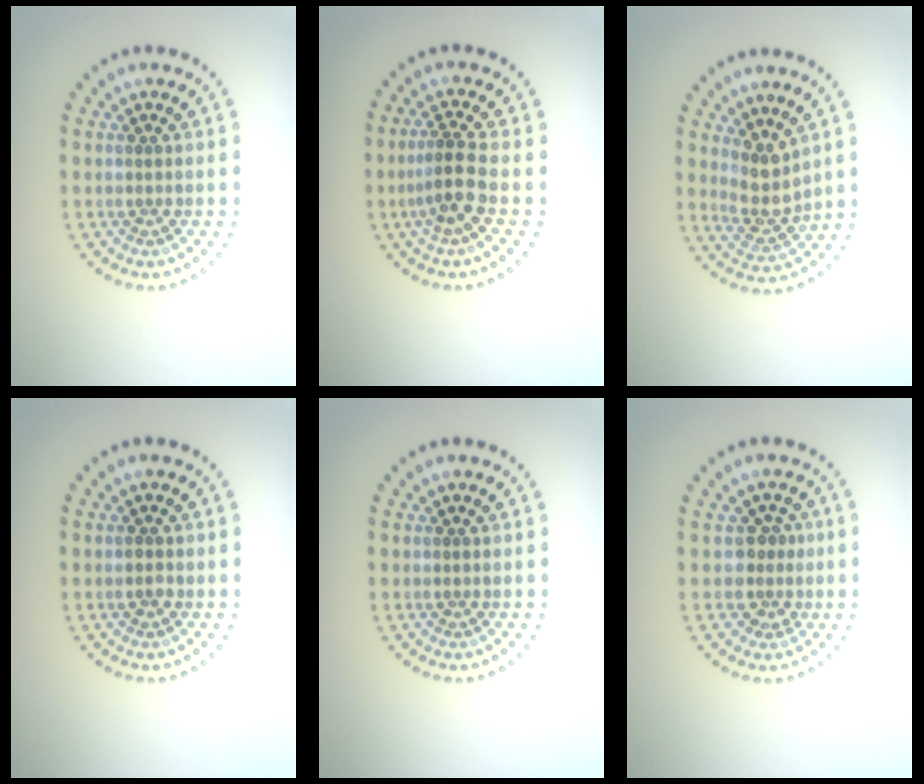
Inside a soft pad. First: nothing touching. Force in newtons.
{"total": 2.9, "press": 2.3, "slide": 1.8}
{"total": 3.0, "press": 2.3, "slide": 1.8}
{"total": 0.8, "press": 0.8, "slide": 0.1}
{"total": 0.0}
{"total": 2.2, "press": 1.7, "slide": 1.4}